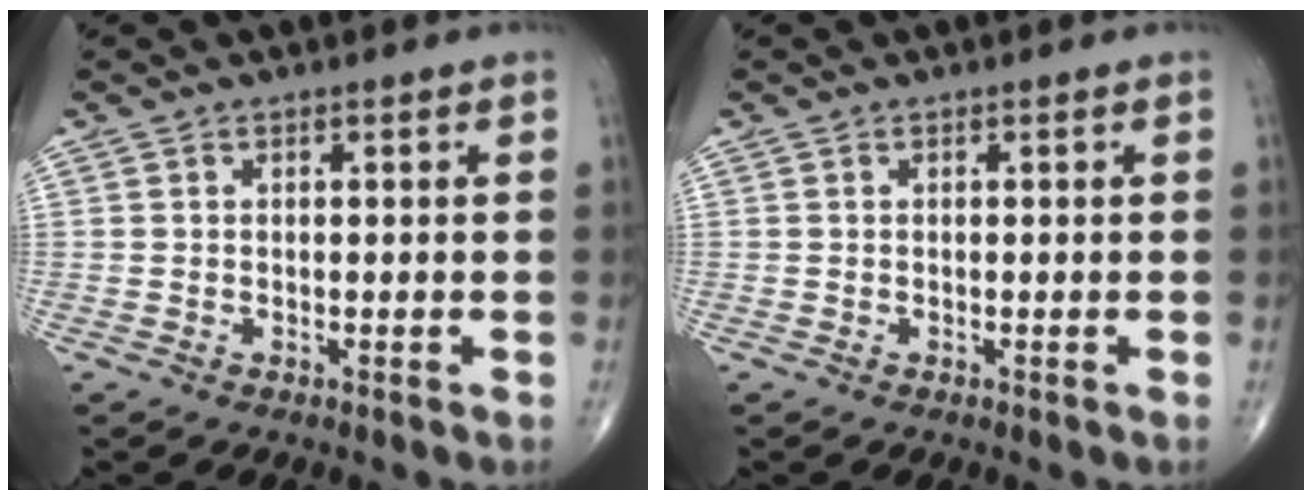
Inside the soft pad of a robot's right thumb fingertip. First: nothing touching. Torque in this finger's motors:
{"motor_torque": [0.00, 0.00, -0.05, 0.04, 0.00]}